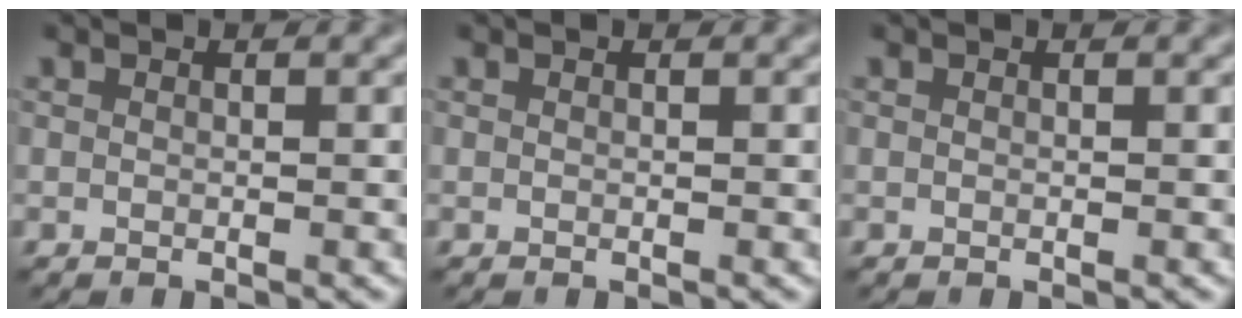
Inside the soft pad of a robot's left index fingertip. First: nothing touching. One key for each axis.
{"total": 0.0}
{"total": 0.0}